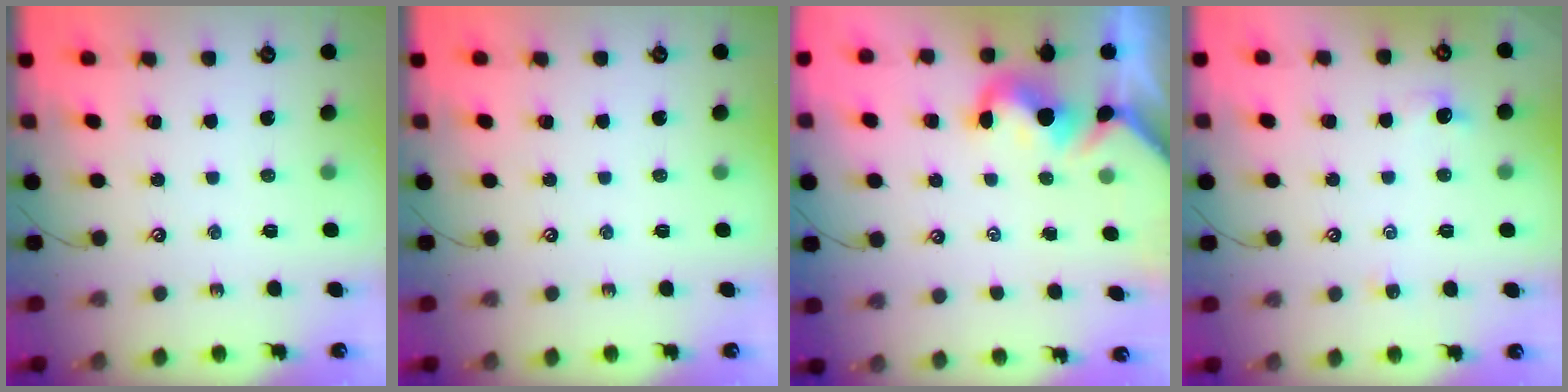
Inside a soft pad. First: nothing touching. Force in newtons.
{"total": 0.0}
{"total": 1.4, "press": 1.3, "slide": 0.5}
{"total": 0.0}